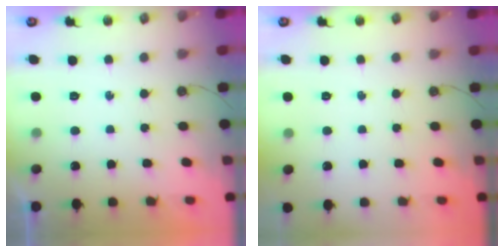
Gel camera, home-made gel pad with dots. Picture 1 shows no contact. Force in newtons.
{"total": 0.0}